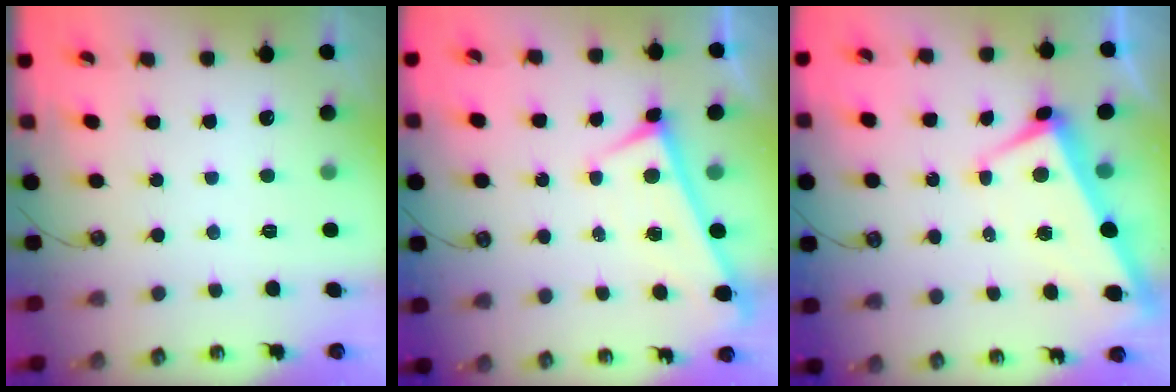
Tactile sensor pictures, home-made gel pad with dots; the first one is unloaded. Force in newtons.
{"total": 0.0}
{"total": 1.7, "press": 1.4, "slide": 1.0}